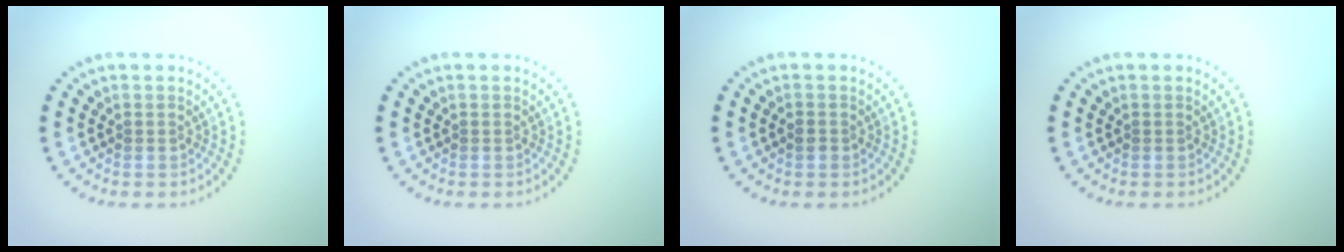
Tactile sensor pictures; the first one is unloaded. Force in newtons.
{"total": 0.0}
{"total": 0.8, "press": 0.8, "slide": 0.3}
{"total": 0.0}